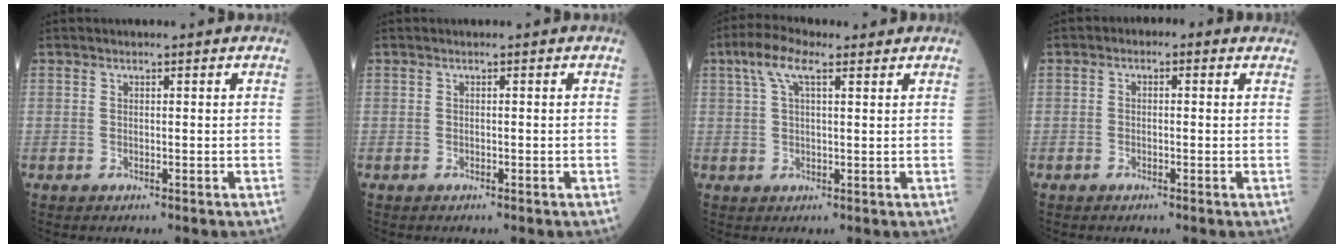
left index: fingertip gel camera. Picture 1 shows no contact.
{"total": 0.0}
{"total": 5.8, "force": [3.2, 1.7, 4.5], "torque": [-0.097, 0.027, 0.059]}
{"total": 1.6, "force": [0.2, 1.1, 1.2], "torque": [-0.013, 0.014, -0.009]}